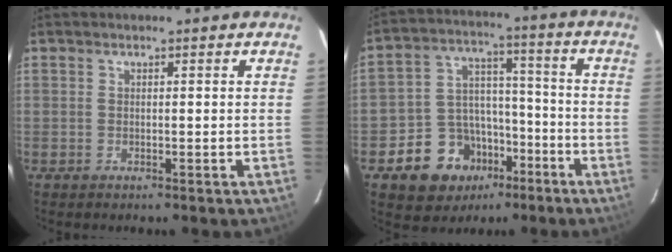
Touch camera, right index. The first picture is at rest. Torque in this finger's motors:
{"motor_torque": [0.48, -0.53, -0.12, -0.16]}